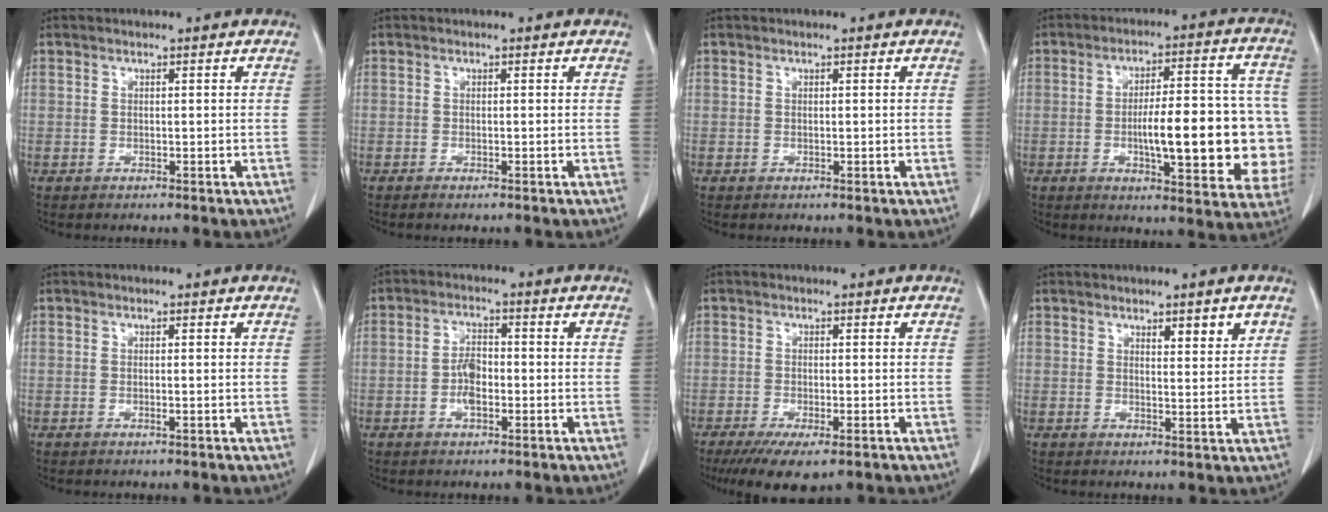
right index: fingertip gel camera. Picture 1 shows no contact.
{"total": 0.6, "force": [-0.5, -0.1, 0.4], "torque": [-0.007, -0.002, -0.008]}
{"total": 0.0}
{"total": 19.2, "force": [-2.6, 4.8, 18.4], "torque": [-0.188, 0.031, -0.022]}
{"total": 0.5, "force": [-0.1, -0.1, 0.5], "torque": [-0.010, -0.002, -0.002]}
{"total": 4.0, "force": [-1.0, 1.9, 3.4], "torque": [-0.069, 0.007, -0.021]}
{"total": 6.9, "force": [-4.6, 2.1, 4.8], "torque": [-0.071, -0.015, -0.070]}
{"total": 3.3, "force": [2.1, 0.7, 2.4], "torque": [-0.036, -0.006, 0.031]}